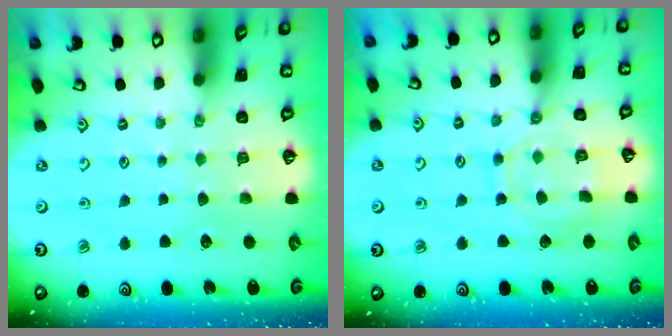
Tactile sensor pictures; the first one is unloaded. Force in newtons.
{"total": 10.7, "press": 10.7, "slide": 0.9}